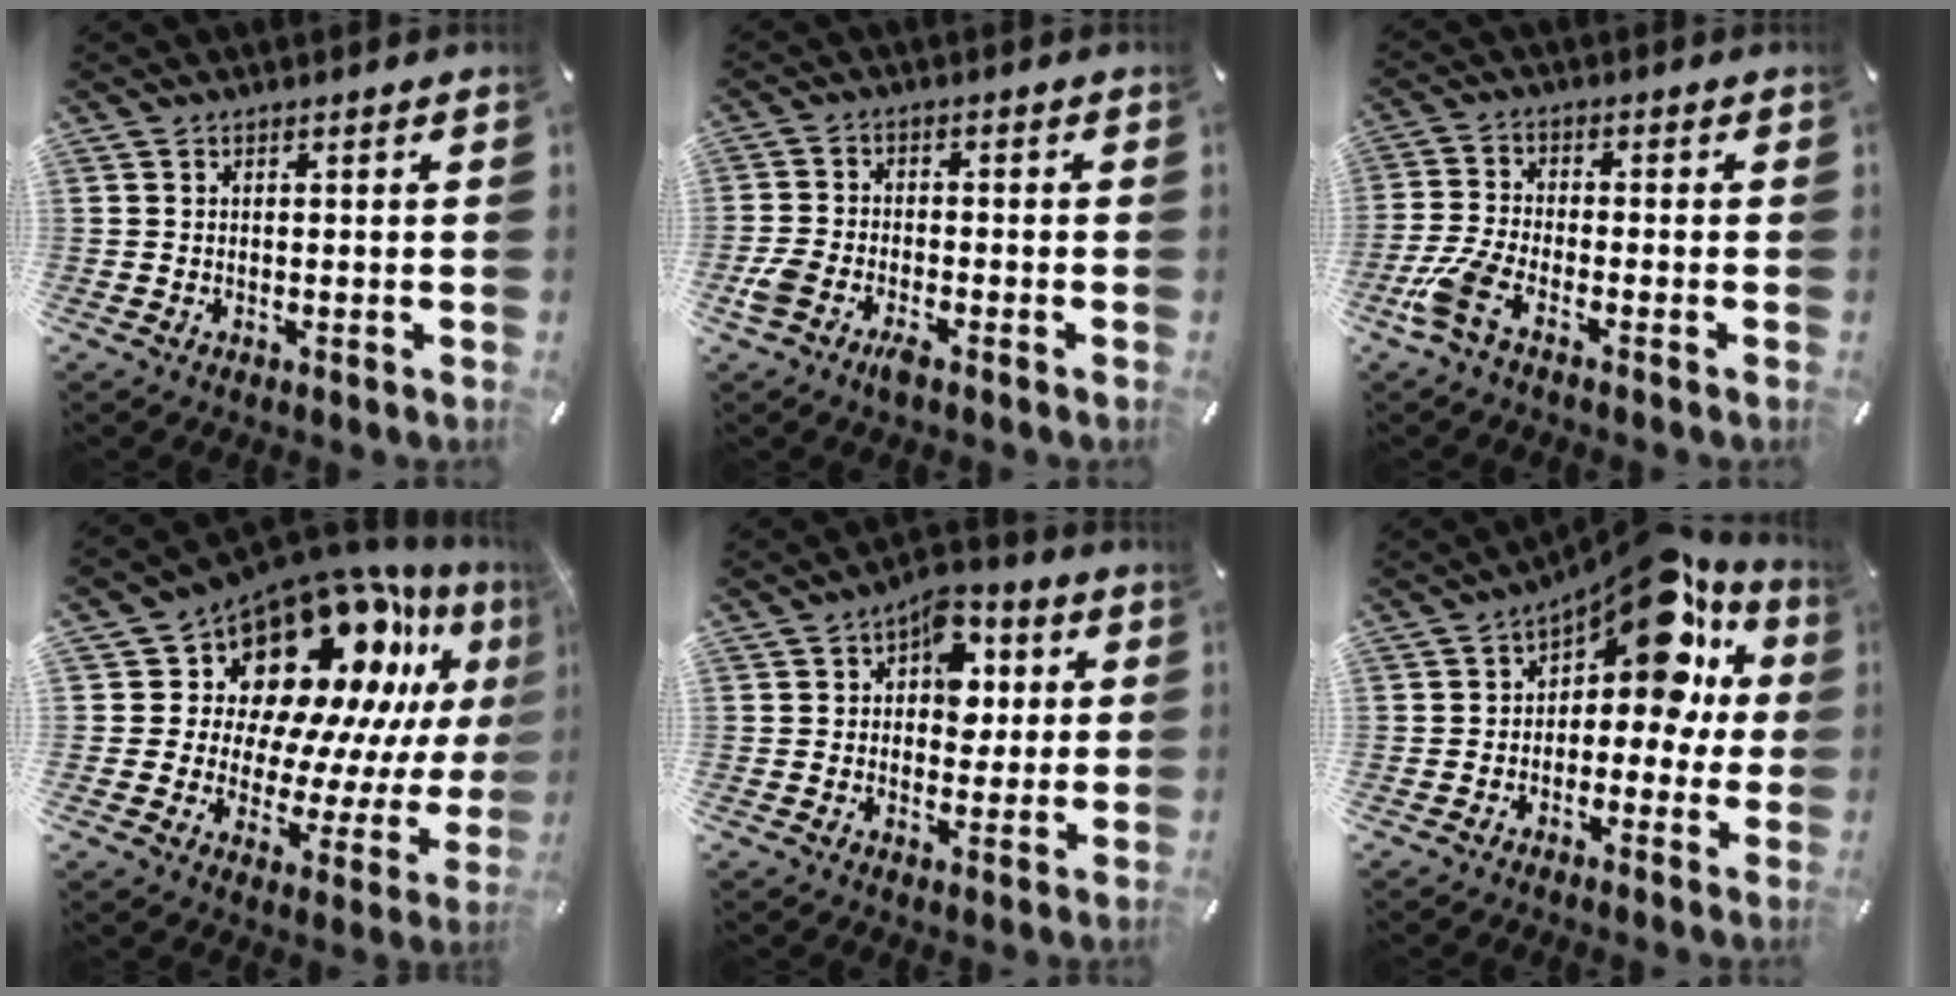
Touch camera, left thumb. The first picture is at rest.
{"total": 5.3, "force": [-3.5, 2.5, 3.1], "torque": [-0.072, 0.011, -0.068]}
{"total": 7.4, "force": [-4.2, 2.9, 5.4], "torque": [-0.137, -0.003, -0.081]}
{"total": 18.7, "force": [13.7, 10.2, 7.7], "torque": [-0.110, -0.136, 0.238]}
{"total": 9.9, "force": [2.5, 7.3, 6.3], "torque": [-0.075, -0.002, 0.040]}
{"total": 15.2, "force": [8.0, 7.4, 10.7], "torque": [-0.150, -0.055, 0.134]}